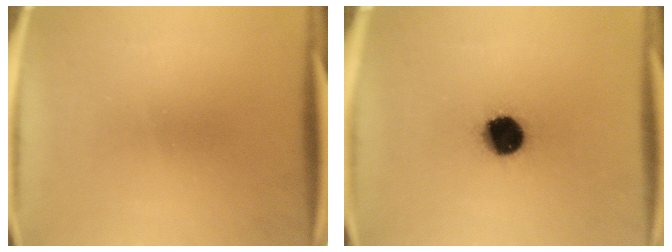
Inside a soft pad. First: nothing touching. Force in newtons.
{"total": 11.7}